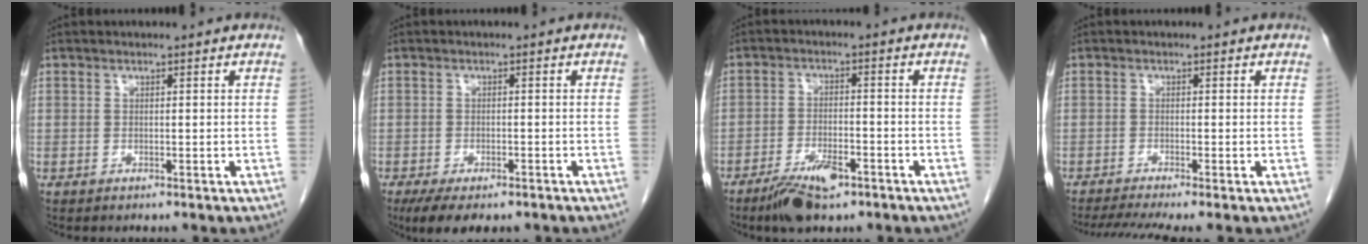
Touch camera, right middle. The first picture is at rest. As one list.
[{"total": 7.0, "force": [-5.1, 2.7, 4.0], "torque": [-0.057, -0.009, -0.075]}, {"total": 6.6, "force": [-4.3, 2.2, 4.4], "torque": [-0.087, -0.006, -0.071]}, {"total": 5.1, "force": [-4.1, -0.5, 3.0], "torque": [-0.050, -0.011, -0.068]}]